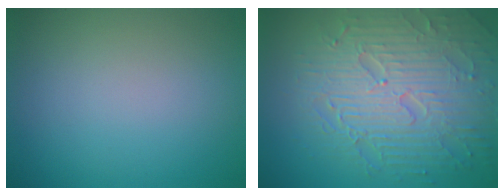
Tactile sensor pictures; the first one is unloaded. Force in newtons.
{"total": 8.9, "press": 6.3, "slide": 6.4}